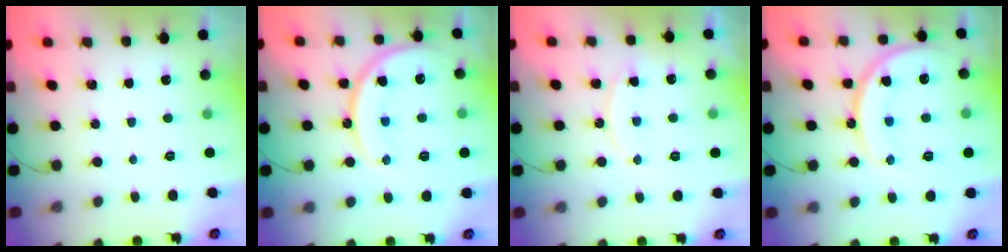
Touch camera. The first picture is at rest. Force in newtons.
{"total": 16.9, "press": 16.8, "slide": 1.7}
{"total": 11.9, "press": 11.9, "slide": 0.8}
{"total": 16.9, "press": 16.8, "slide": 1.7}